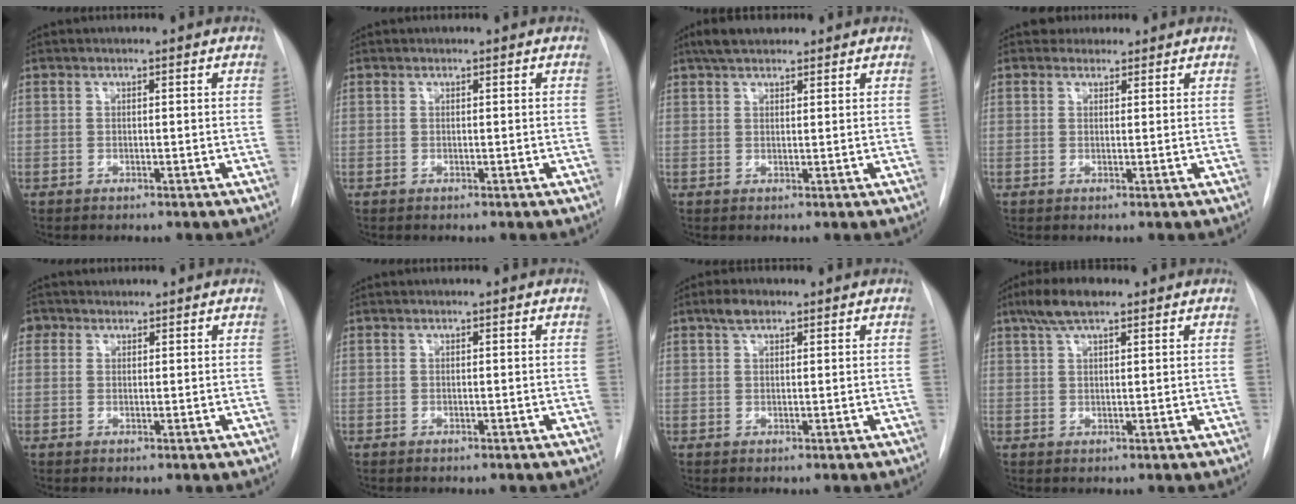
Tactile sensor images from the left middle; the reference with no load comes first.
{"total": 0.0}
{"total": 4.5, "force": [3.5, 1.8, 2.2], "torque": [-0.044, 0.019, 0.060]}
{"total": 2.0, "force": [1.6, 1.1, -0.2], "torque": [0.007, 0.010, 0.021]}
{"total": 2.3, "force": [1.3, 1.9, 0.2], "torque": [0.003, 0.014, 0.019]}
{"total": 0.0}
{"total": 2.3, "force": [1.5, 1.1, 1.4], "torque": [-0.028, 0.009, 0.028]}
{"total": 5.3, "force": [3.6, 1.3, 3.7], "torque": [-0.079, 0.016, 0.064]}